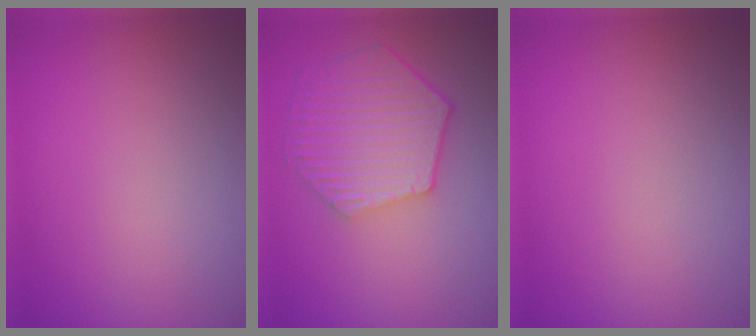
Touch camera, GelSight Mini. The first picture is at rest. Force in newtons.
{"total": 6.3, "press": 4.8, "slide": 4.0}
{"total": 0.0}